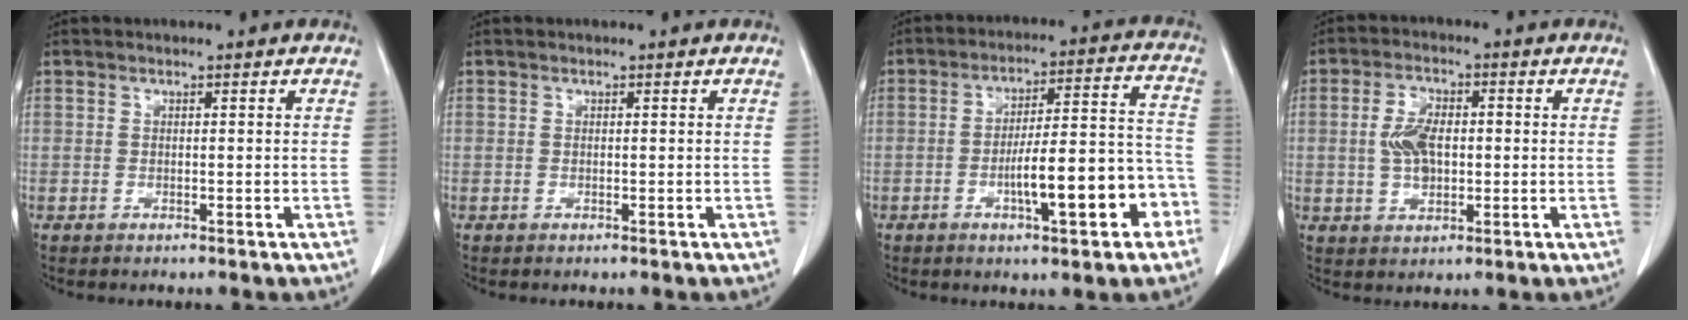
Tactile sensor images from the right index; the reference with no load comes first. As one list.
[{"total": 0.0}, {"total": 12.9, "force": [-4.9, 2.7, 11.7], "torque": [-0.167, 0.031, -0.066]}, {"total": 6.0, "force": [0.1, 3.4, 5.0], "torque": [-0.100, 0.010, 0.004]}]